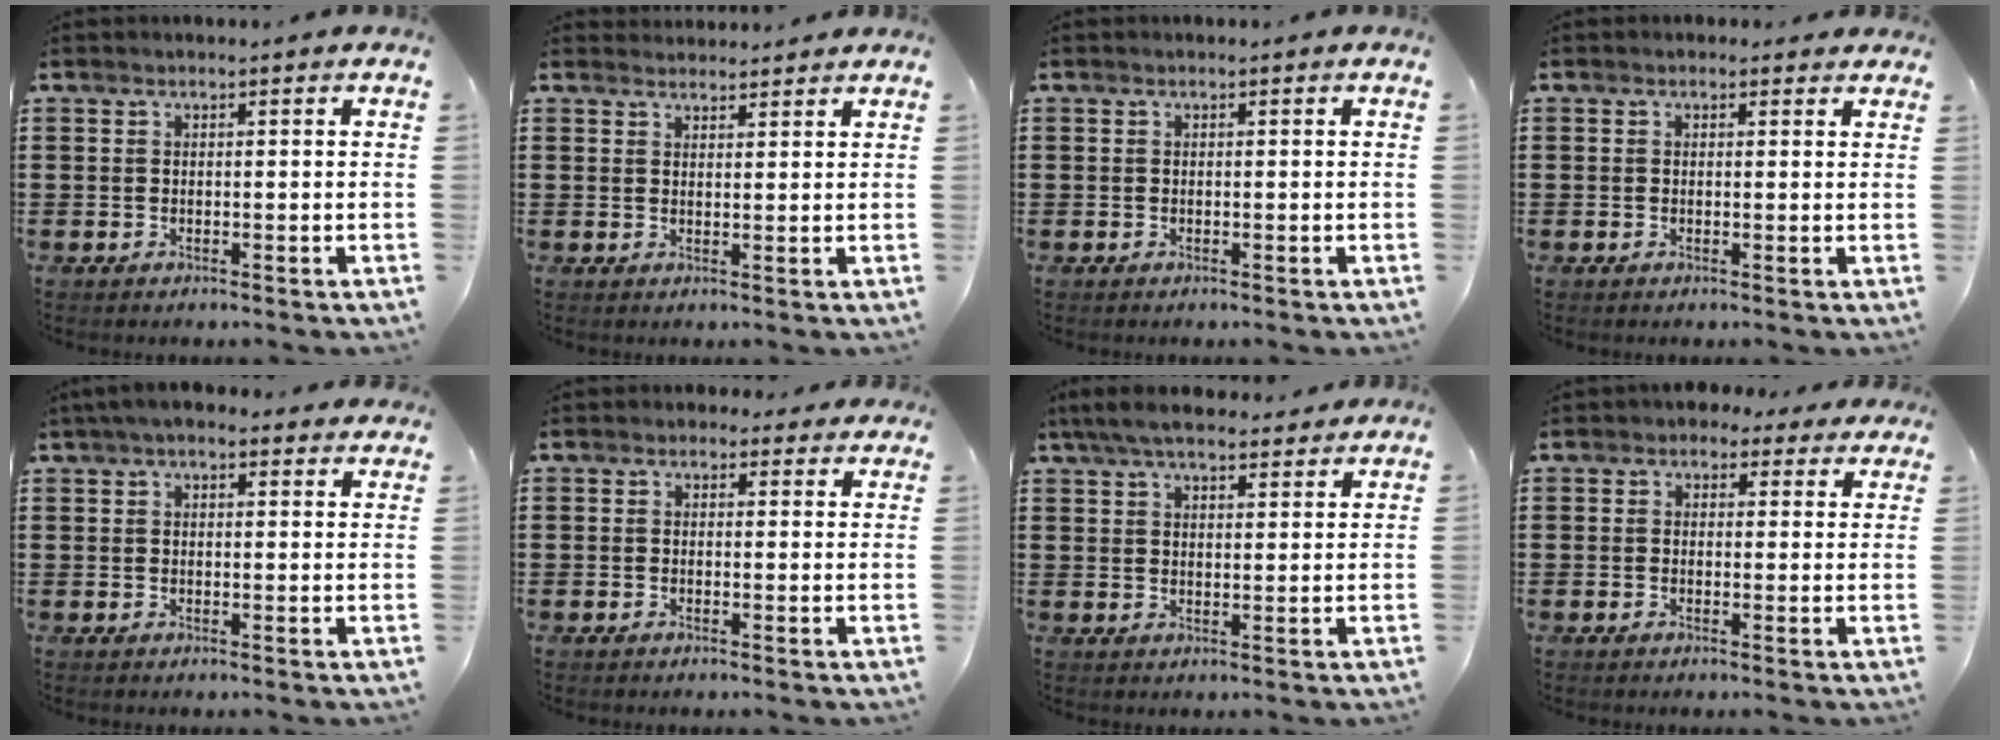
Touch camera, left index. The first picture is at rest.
{"total": 2.0, "force": [2.0, 0.4, -0.1], "torque": [-0.005, 0.000, 0.039]}
{"total": 0.0}
{"total": 1.0, "force": [0.5, 0.8, 0.2], "torque": [-0.008, 0.007, 0.009]}
{"total": 3.8, "force": [3.0, 1.2, 2.0], "torque": [-0.048, 0.003, 0.055]}
{"total": 1.7, "force": [1.0, 1.3, 0.3], "torque": [-0.005, 0.005, 0.017]}
{"total": 5.8, "force": [4.9, 1.5, 2.7], "torque": [-0.065, -0.004, 0.091]}
{"total": 2.2, "force": [1.4, 1.6, 0.6], "torque": [-0.012, 0.007, 0.024]}